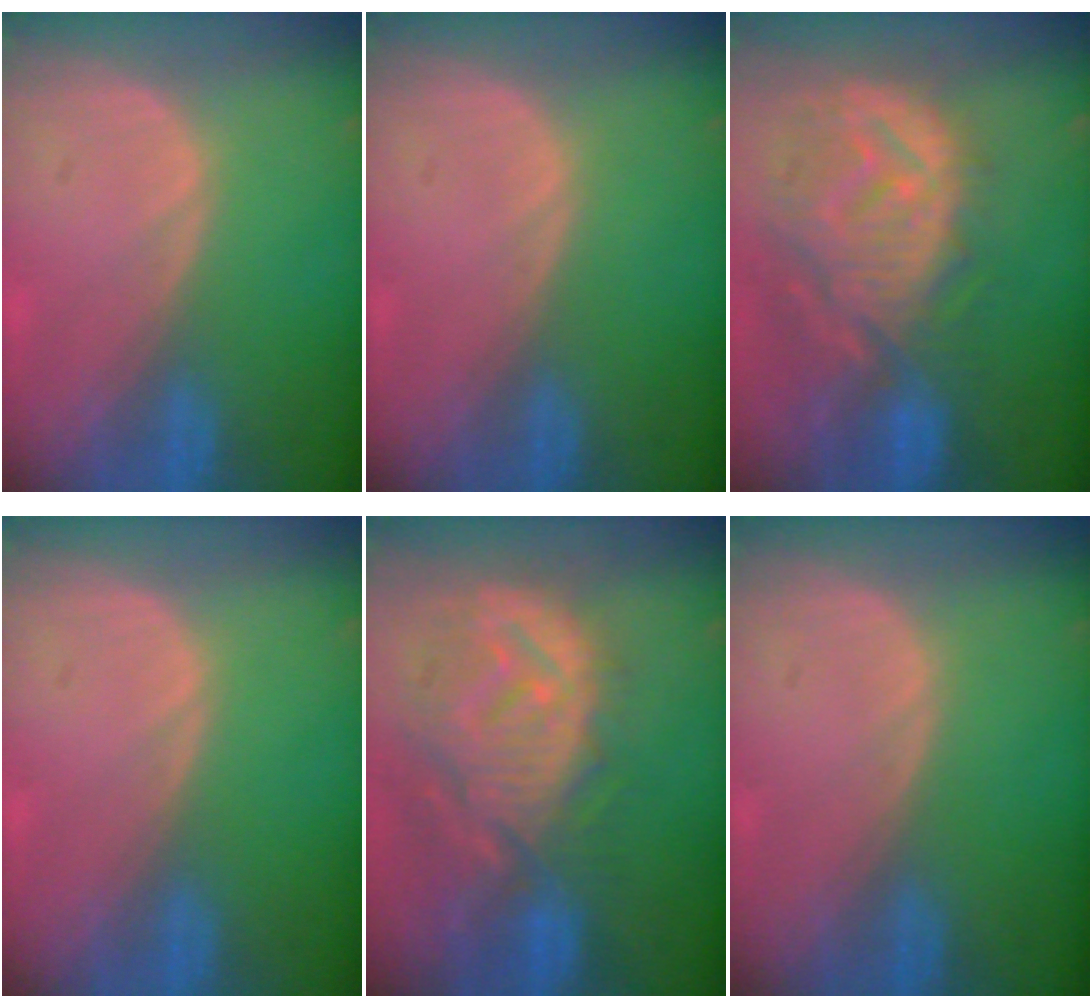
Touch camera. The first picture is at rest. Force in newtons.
{"total": 0.0}
{"total": 12.4, "press": 11.0, "slide": 5.7}
{"total": 0.0}
{"total": 12.3, "press": 11.0, "slide": 5.4}
{"total": 0.0}